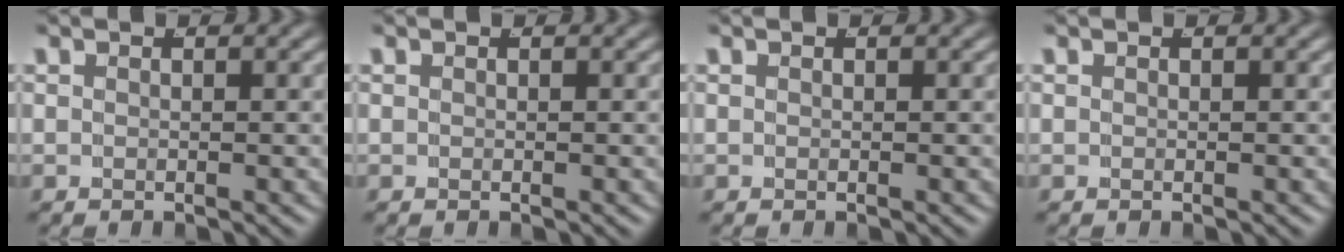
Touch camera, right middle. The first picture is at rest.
{"total": 0.0}
{"total": 0.0}
{"total": 0.0}